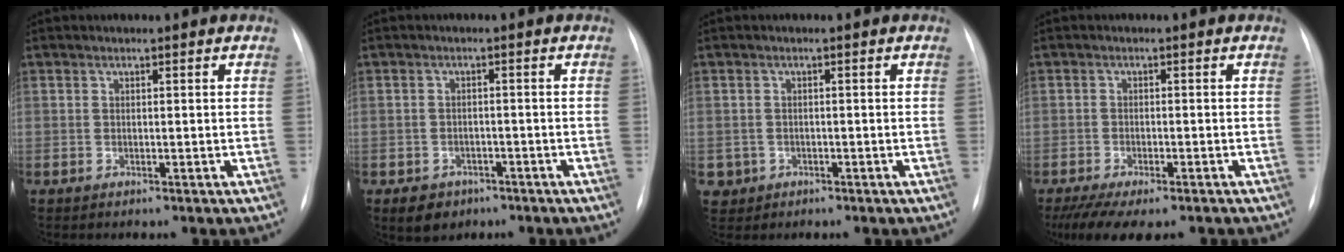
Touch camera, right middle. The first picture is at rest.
{"total": 4.1, "force": [-2.6, 3.0, 1.2], "torque": [-0.020, 0.001, -0.030]}
{"total": 2.3, "force": [-0.8, 2.2, 0.0], "torque": [-0.001, 0.005, -0.009]}
{"total": 10.1, "force": [-7.8, 3.0, 5.8], "torque": [-0.095, -0.013, -0.114]}